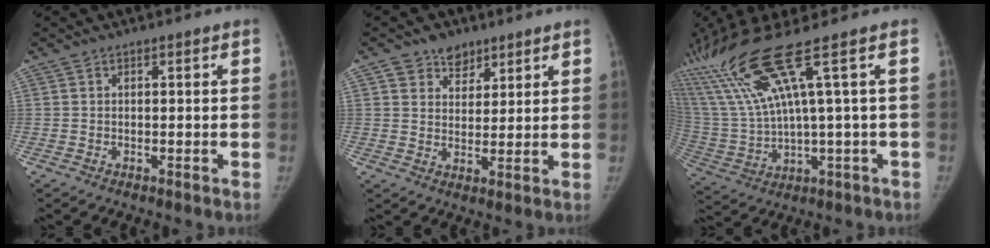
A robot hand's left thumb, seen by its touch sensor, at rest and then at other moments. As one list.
[{"total": 5.6, "force": [3.7, 4.1, 1.3], "torque": [0.011, -0.021, 0.061]}, {"total": 19.0, "force": [8.4, 1.3, 17.0], "torque": [-0.361, -0.010, 0.168]}]